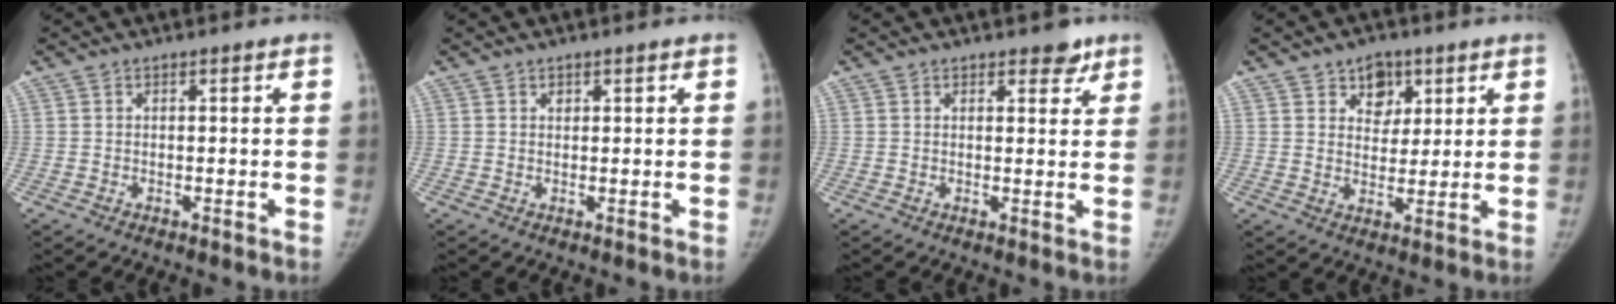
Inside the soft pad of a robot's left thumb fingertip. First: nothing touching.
{"total": 0.7, "force": [0.4, 0.5, 0.2], "torque": [0.005, -0.003, 0.007]}
{"total": 2.9, "force": [2.1, 1.5, 1.3], "torque": [0.007, -0.011, 0.027]}
{"total": 6.2, "force": [3.2, 4.7, 2.6], "torque": [0.000, -0.014, 0.048]}